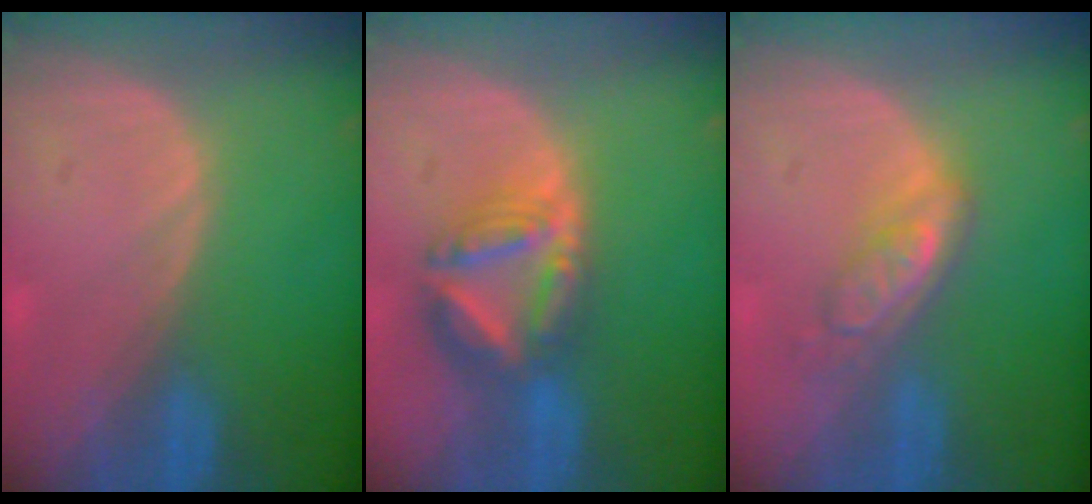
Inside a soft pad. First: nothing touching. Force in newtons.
{"total": 8.1, "press": 7.0, "slide": 4.0}
{"total": 5.3, "press": 4.6, "slide": 2.6}